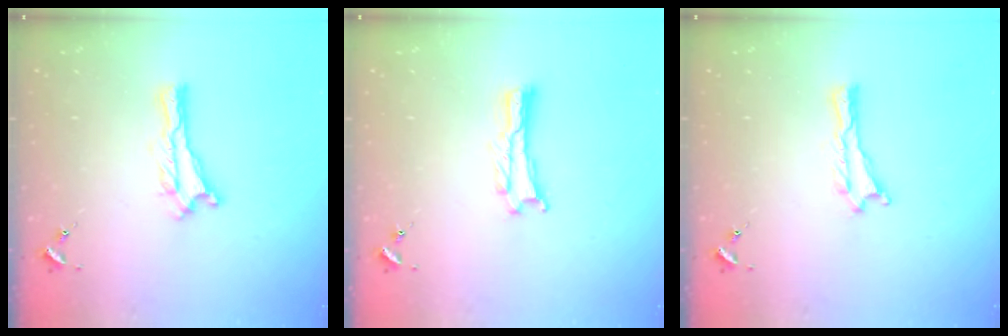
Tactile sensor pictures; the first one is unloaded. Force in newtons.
{"total": 0.0}
{"total": 0.0}